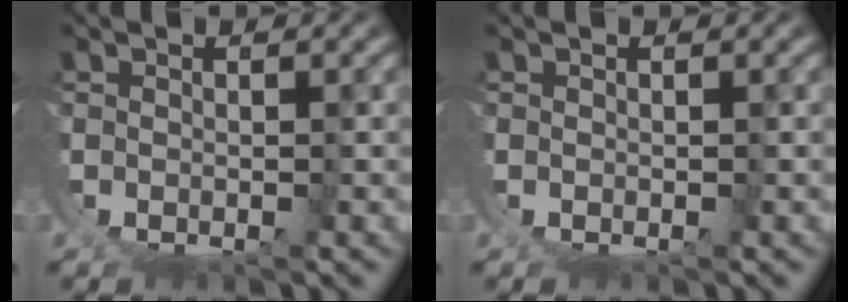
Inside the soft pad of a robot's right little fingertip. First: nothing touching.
{"total": 0.0}